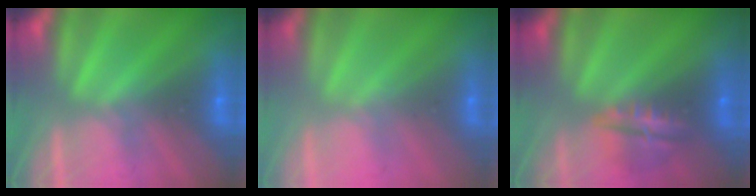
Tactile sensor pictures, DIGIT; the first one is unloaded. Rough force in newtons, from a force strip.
{"total": 2.1}
{"total": 7.3}